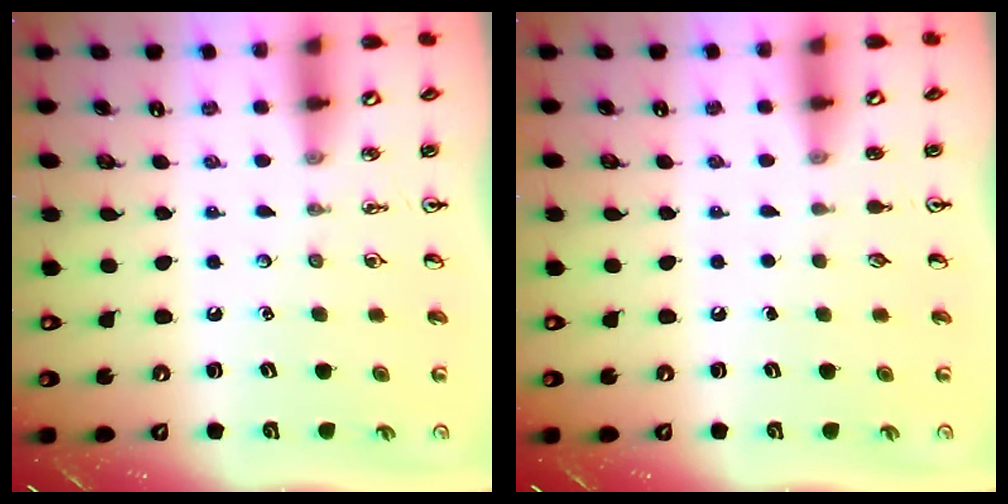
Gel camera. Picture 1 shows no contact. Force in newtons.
{"total": 0.0}